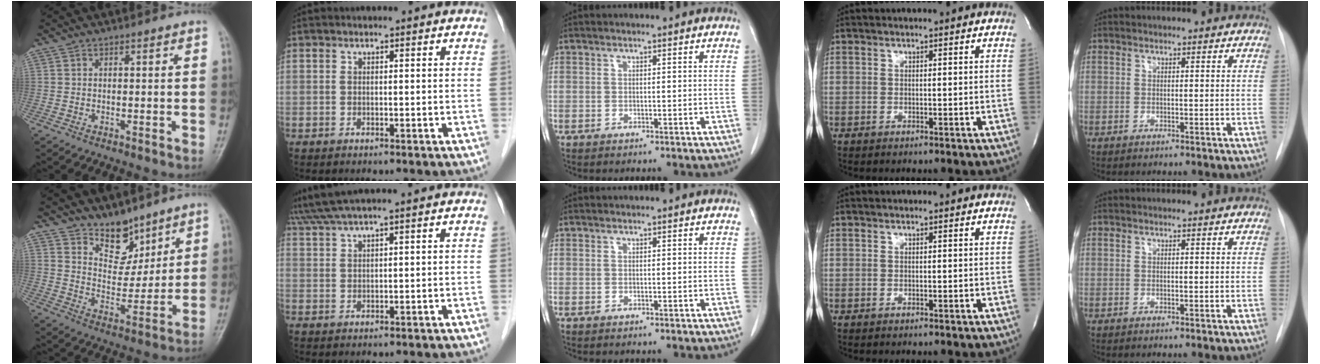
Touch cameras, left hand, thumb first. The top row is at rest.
{"thumb": {"total": 8.9, "force": [6.8, 4.9, 3.0], "torque": [-0.013, -0.055, 0.125]}, "index": {"total": 3.8, "force": [3.2, -1.2, 1.8], "torque": [-0.046, 0.021, 0.071]}}